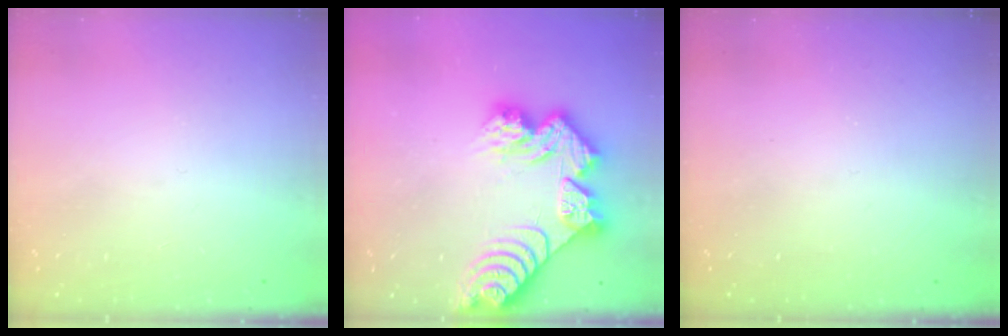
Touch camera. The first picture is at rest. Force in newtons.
{"total": 15.1, "press": 15.0, "slide": 1.4}
{"total": 0.0}